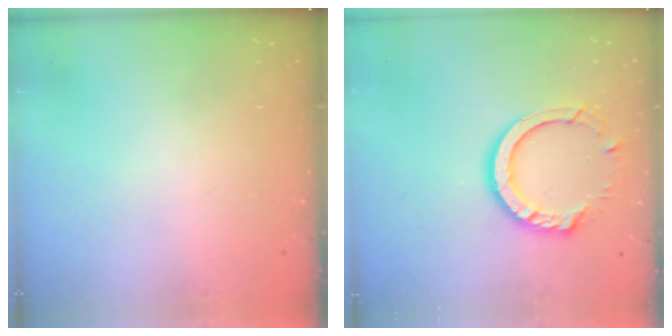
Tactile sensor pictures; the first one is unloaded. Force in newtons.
{"total": 12.5, "press": 12.5, "slide": 1.0}